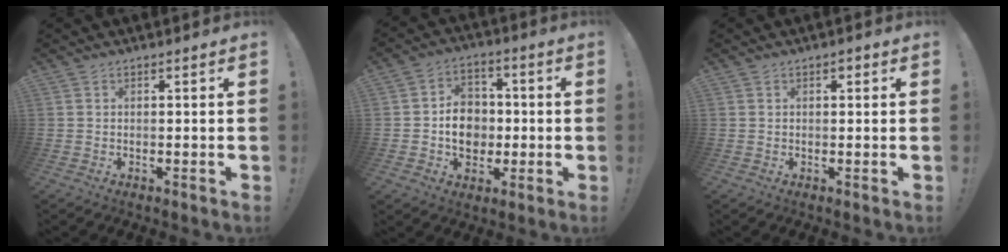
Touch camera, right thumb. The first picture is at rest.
{"total": 11.0, "force": [-1.3, 9.3, 5.7], "torque": [-0.079, 0.015, -0.019]}
{"total": 1.1, "force": [0.4, 0.8, 0.7], "torque": [-0.005, 0.001, 0.005]}